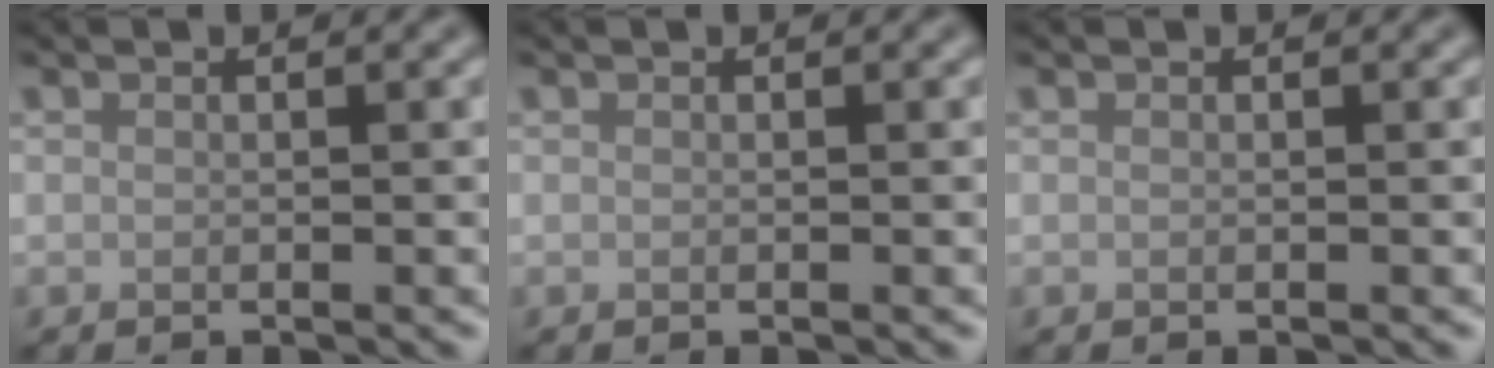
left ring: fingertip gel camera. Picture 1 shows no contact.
{"total": 0.0}
{"total": 0.0}